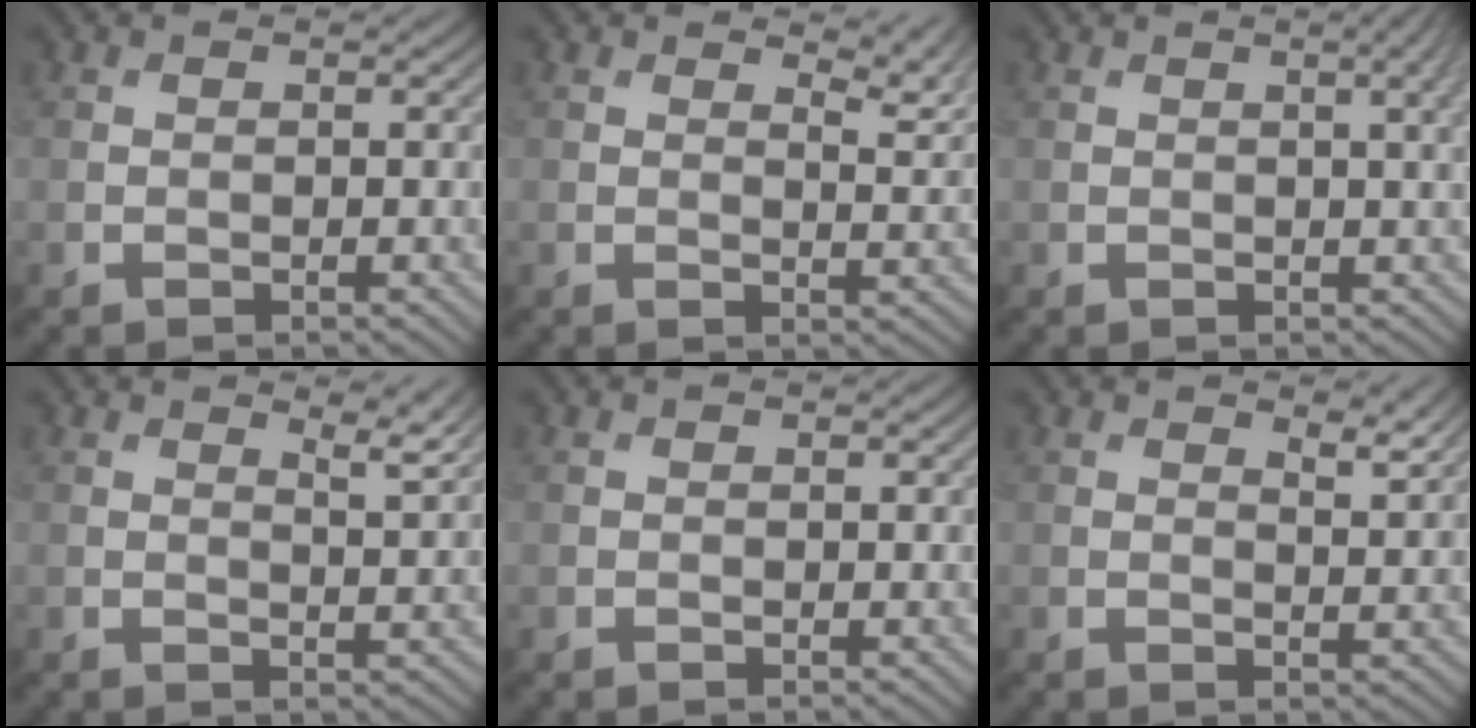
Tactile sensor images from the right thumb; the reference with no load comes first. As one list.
[{"total": 3.6, "force": [2.8, 1.0, 2.0], "torque": [-0.033, -0.007, 0.045]}, {"total": 3.6, "force": [1.0, 0.9, 3.3], "torque": [-0.040, 0.011, 0.008]}, {"total": 2.9, "force": [2.1, 0.5, 2.0], "torque": [-0.032, -0.005, 0.034]}, {"total": 0.0}, {"total": 2.5, "force": [1.9, 0.5, 1.5], "torque": [-0.024, -0.007, 0.032]}]